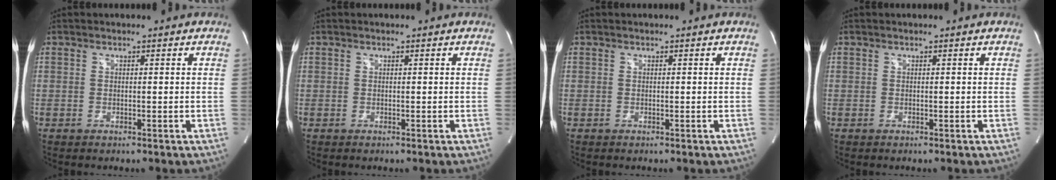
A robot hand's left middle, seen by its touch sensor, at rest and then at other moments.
{"total": 0.0}
{"total": 0.0}
{"total": 0.0}